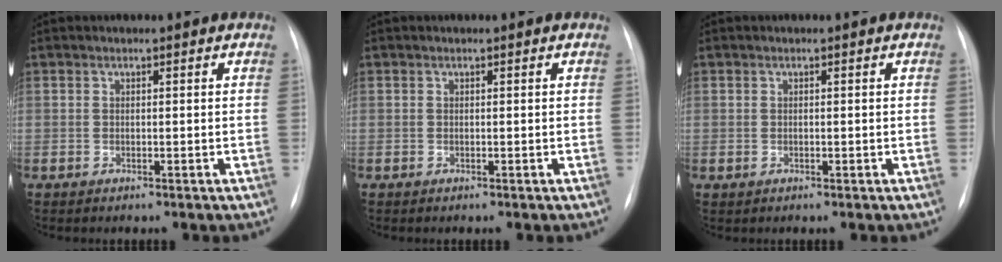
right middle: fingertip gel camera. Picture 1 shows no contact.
{"total": 0.0}
{"total": 0.0}